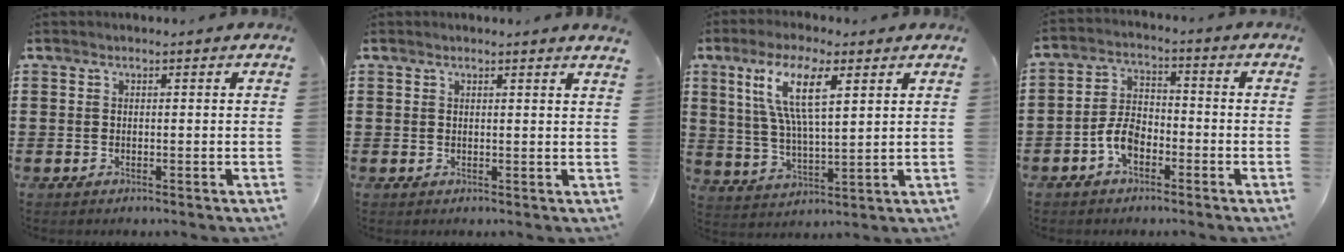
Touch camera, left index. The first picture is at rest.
{"total": 1.2, "force": [1.0, -0.3, 0.6], "torque": [-0.012, -0.003, 0.019]}
{"total": 10.7, "force": [5.0, 3.1, 8.9], "torque": [-0.184, 0.010, 0.087]}
{"total": 5.4, "force": [-2.8, 3.1, 3.4], "torque": [-0.087, 0.004, -0.060]}